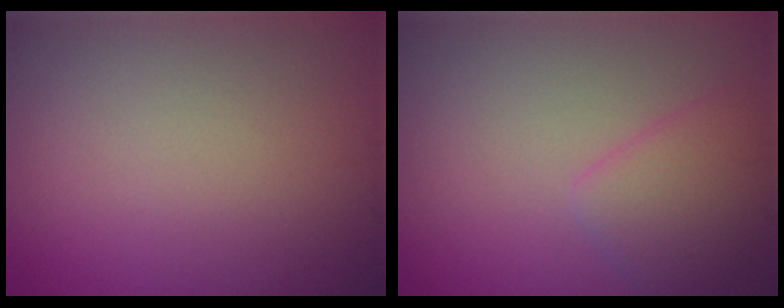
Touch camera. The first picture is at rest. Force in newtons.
{"total": 2.6, "press": 2.6, "slide": 0.2}